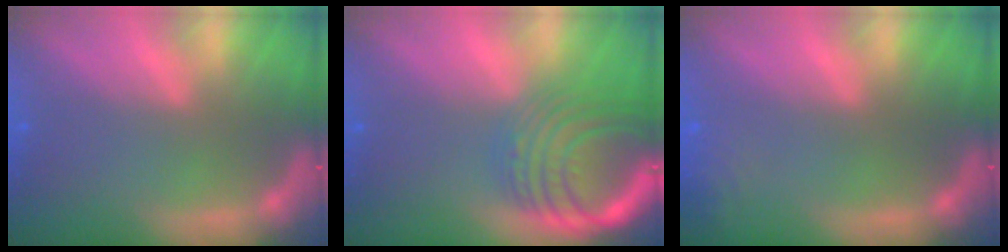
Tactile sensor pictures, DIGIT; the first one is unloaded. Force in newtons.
{"total": 10.0}
{"total": 3.0}